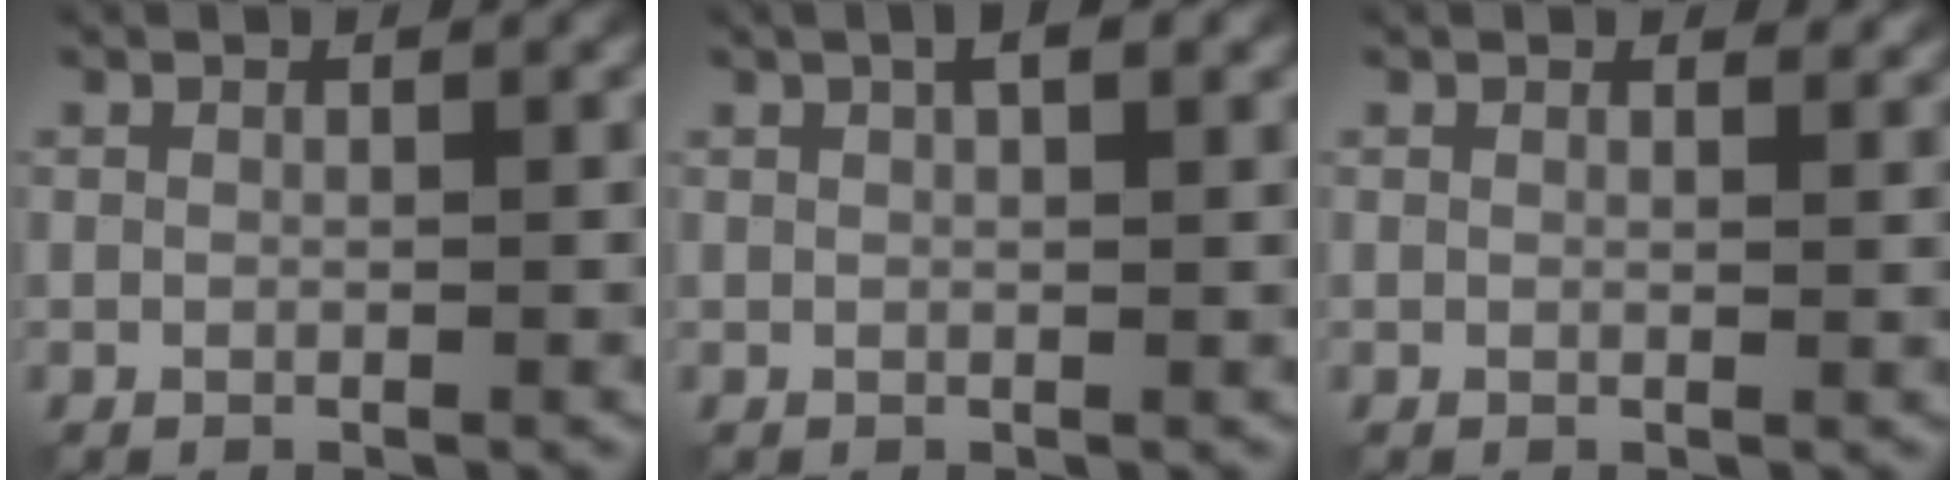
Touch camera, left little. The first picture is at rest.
{"total": 2.1, "force": [1.1, 0.6, 1.7], "torque": [-0.018, -0.001, 0.016]}
{"total": 1.3, "force": [1.2, 0.3, 0.4], "torque": [-0.008, -0.006, 0.014]}